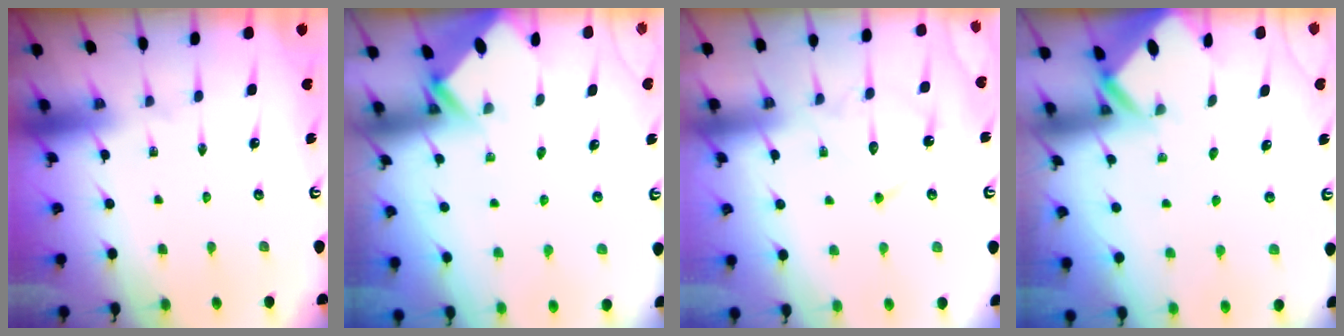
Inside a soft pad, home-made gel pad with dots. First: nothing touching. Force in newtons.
{"total": 2.7, "press": 2.7, "slide": 0.2}
{"total": 11.6, "press": 11.6, "slide": 0.6}
{"total": 2.4, "press": 2.4, "slide": 0.1}